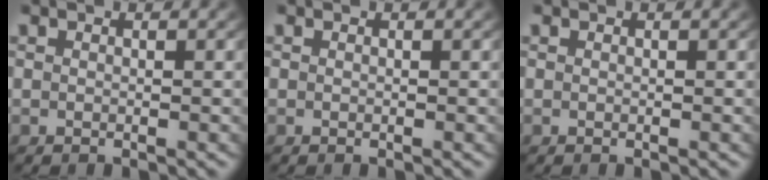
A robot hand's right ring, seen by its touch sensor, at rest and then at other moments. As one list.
[{"total": 0.0}, {"total": 0.0}]